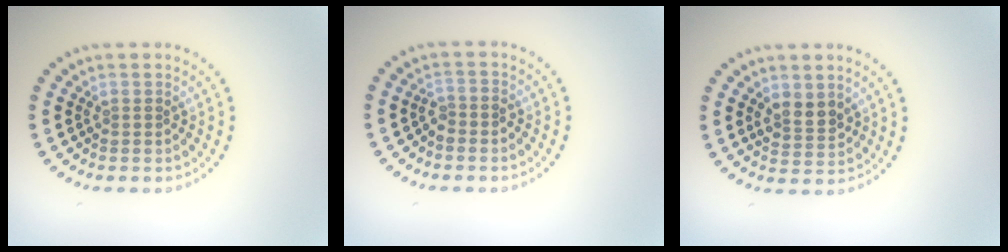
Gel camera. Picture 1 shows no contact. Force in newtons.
{"total": 1.3, "press": 1.1, "slide": 0.7}
{"total": 2.4, "press": 2.3, "slide": 0.9}